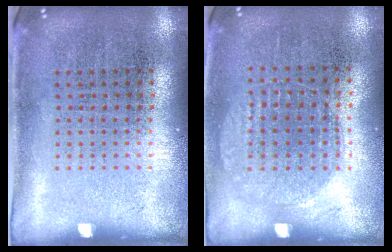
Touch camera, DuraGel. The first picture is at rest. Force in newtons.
{"total": 1.0, "press": 0.9, "slide": 0.3}